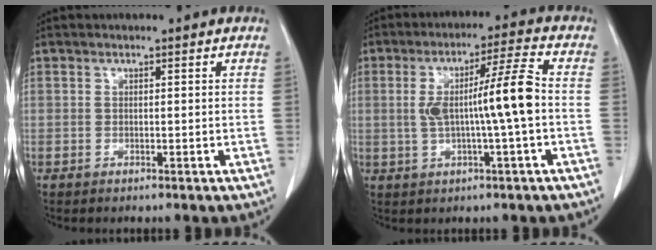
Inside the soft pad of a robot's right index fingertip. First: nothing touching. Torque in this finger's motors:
{"motor_torque": [0.89, -0.16, 0.42, 0.14]}